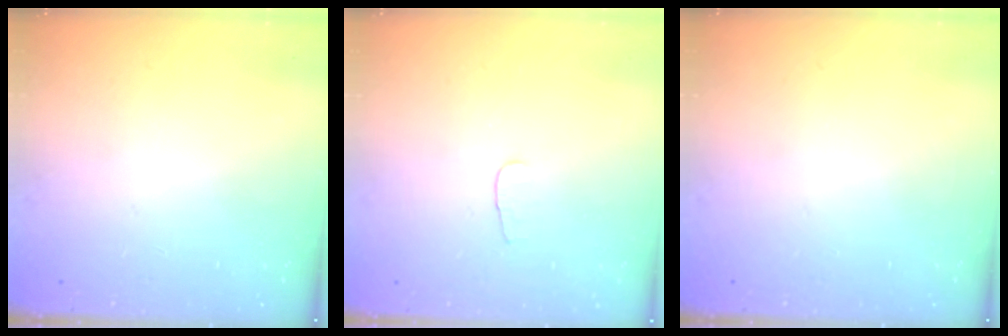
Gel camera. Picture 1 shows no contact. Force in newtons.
{"total": 2.8, "press": 2.8, "slide": 0.3}
{"total": 0.0}